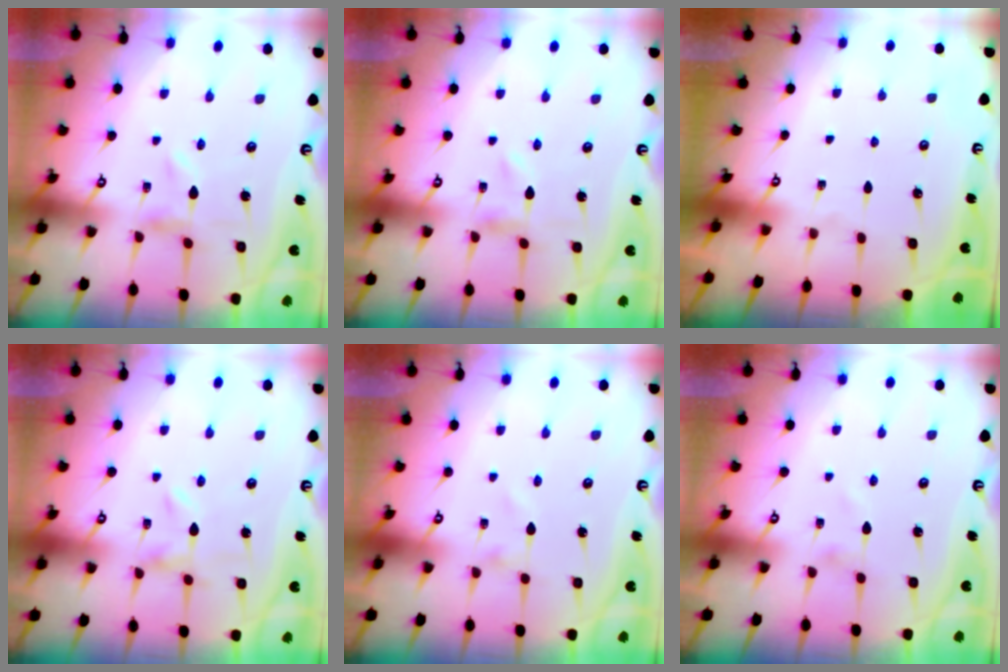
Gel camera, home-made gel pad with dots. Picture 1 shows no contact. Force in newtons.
{"total": 0.0}
{"total": 0.0}
{"total": 0.0}
{"total": 1.3, "press": 1.3, "slide": 0.0}
{"total": 0.7, "press": 0.7, "slide": 0.0}